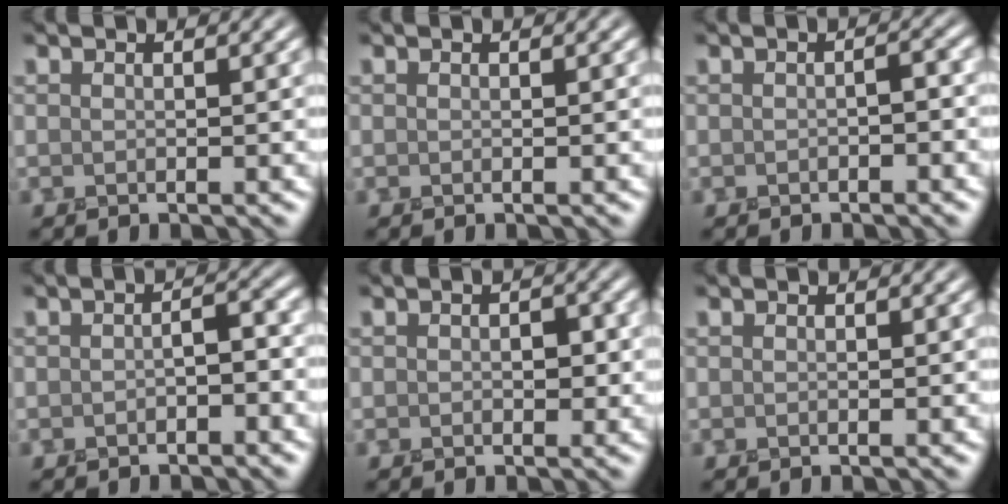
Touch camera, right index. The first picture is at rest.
{"total": 0.0}
{"total": 1.1, "force": [-0.5, 0.2, 0.9], "torque": [-0.018, 0.005, -0.010]}
{"total": 1.6, "force": [-0.8, 0.5, 1.3], "torque": [-0.027, 0.006, -0.016]}
{"total": 1.7, "force": [0.0, 1.2, 1.2], "torque": [-0.019, 0.002, 0.000]}
{"total": 0.0}